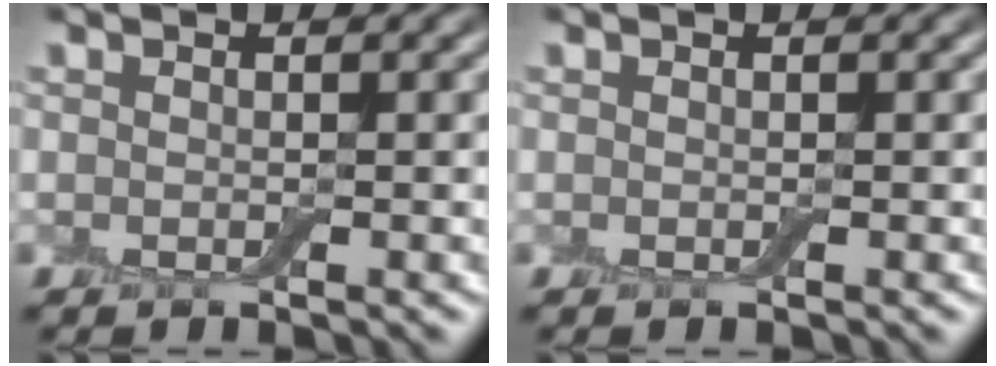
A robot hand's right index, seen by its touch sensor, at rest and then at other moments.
{"total": 0.0}